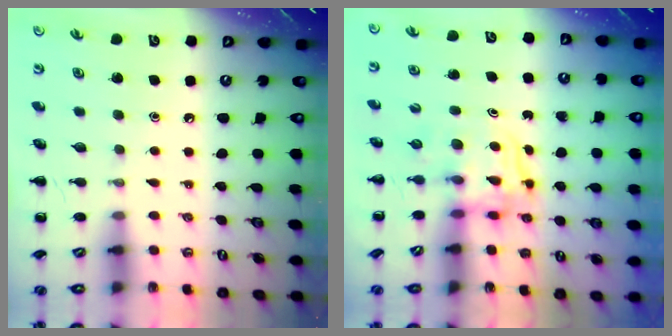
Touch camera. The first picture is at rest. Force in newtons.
{"total": 3.4, "press": 3.4, "slide": 0.2}